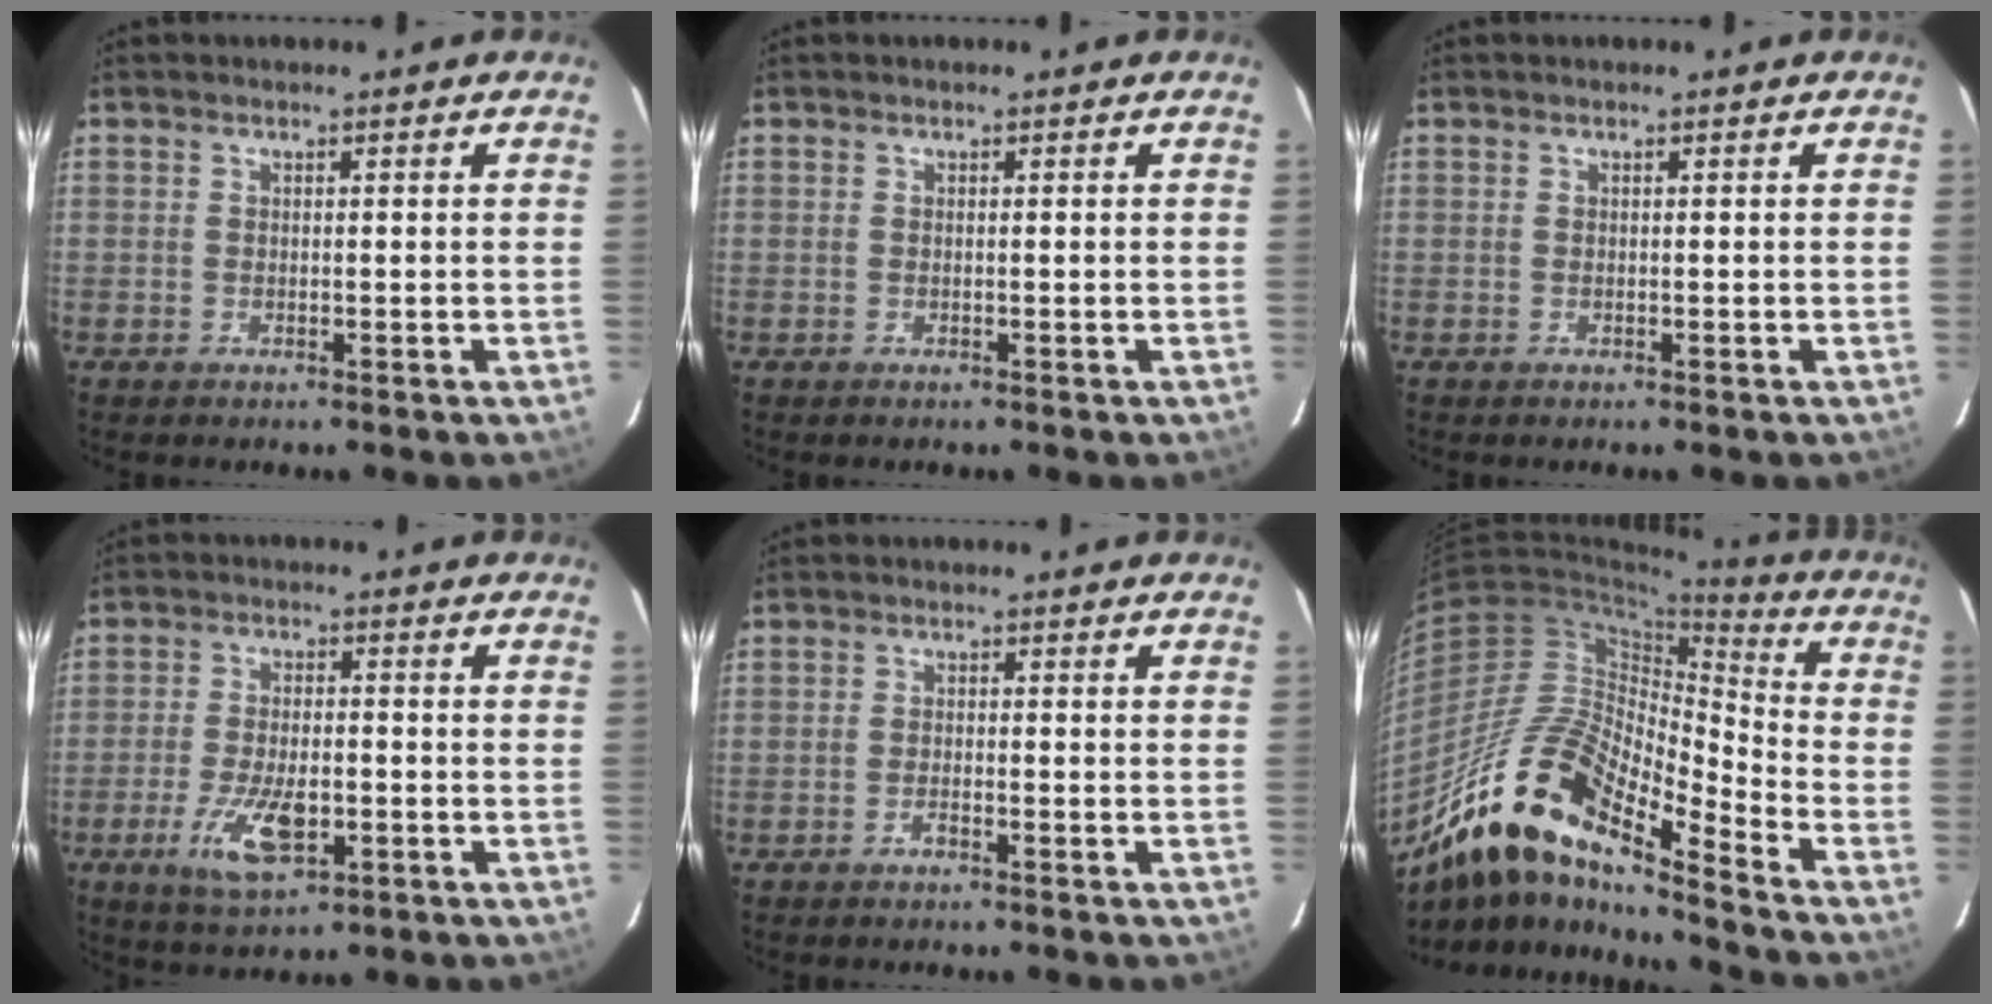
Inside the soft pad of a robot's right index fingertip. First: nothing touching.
{"total": 0.0}
{"total": 0.0}
{"total": 8.2, "force": [-3.0, 3.0, 7.0], "torque": [-0.139, -0.010, -0.046]}
{"total": 1.0, "force": [-0.8, 0.2, 0.7], "torque": [-0.015, 0.001, -0.014]}
{"total": 17.9, "force": [-12.2, 4.1, 12.3], "torque": [-0.234, 0.014, -0.216]}